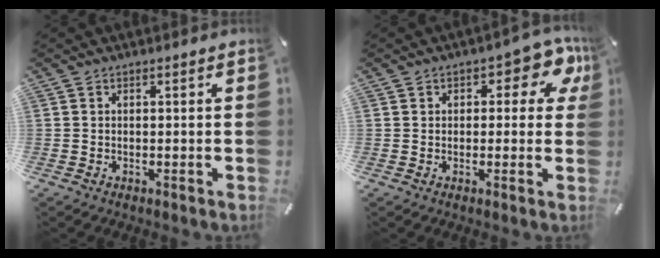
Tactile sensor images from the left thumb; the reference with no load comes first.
{"total": 7.8, "force": [3.6, 4.3, 5.4], "torque": [-0.056, -0.016, 0.056]}